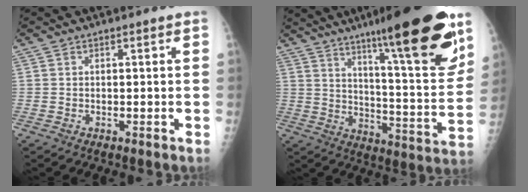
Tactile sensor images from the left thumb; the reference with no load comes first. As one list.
[{"total": 23.7, "force": [14.6, 3.2, 18.4], "torque": [-0.242, -0.068, 0.226]}]